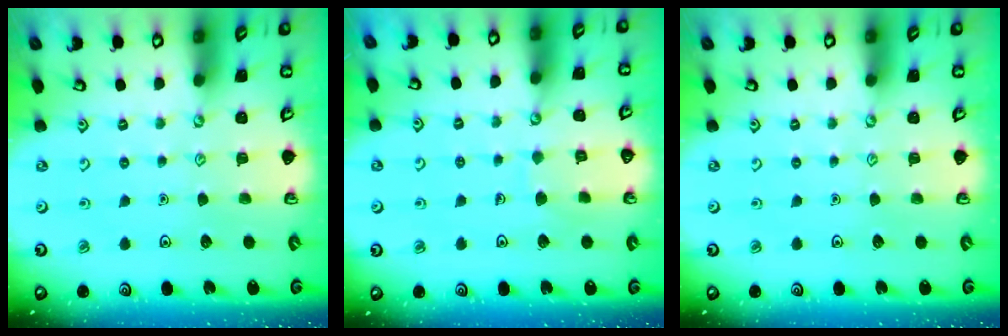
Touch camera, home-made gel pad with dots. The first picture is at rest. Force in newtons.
{"total": 6.4, "press": 6.4, "slide": 0.3}
{"total": 0.0}